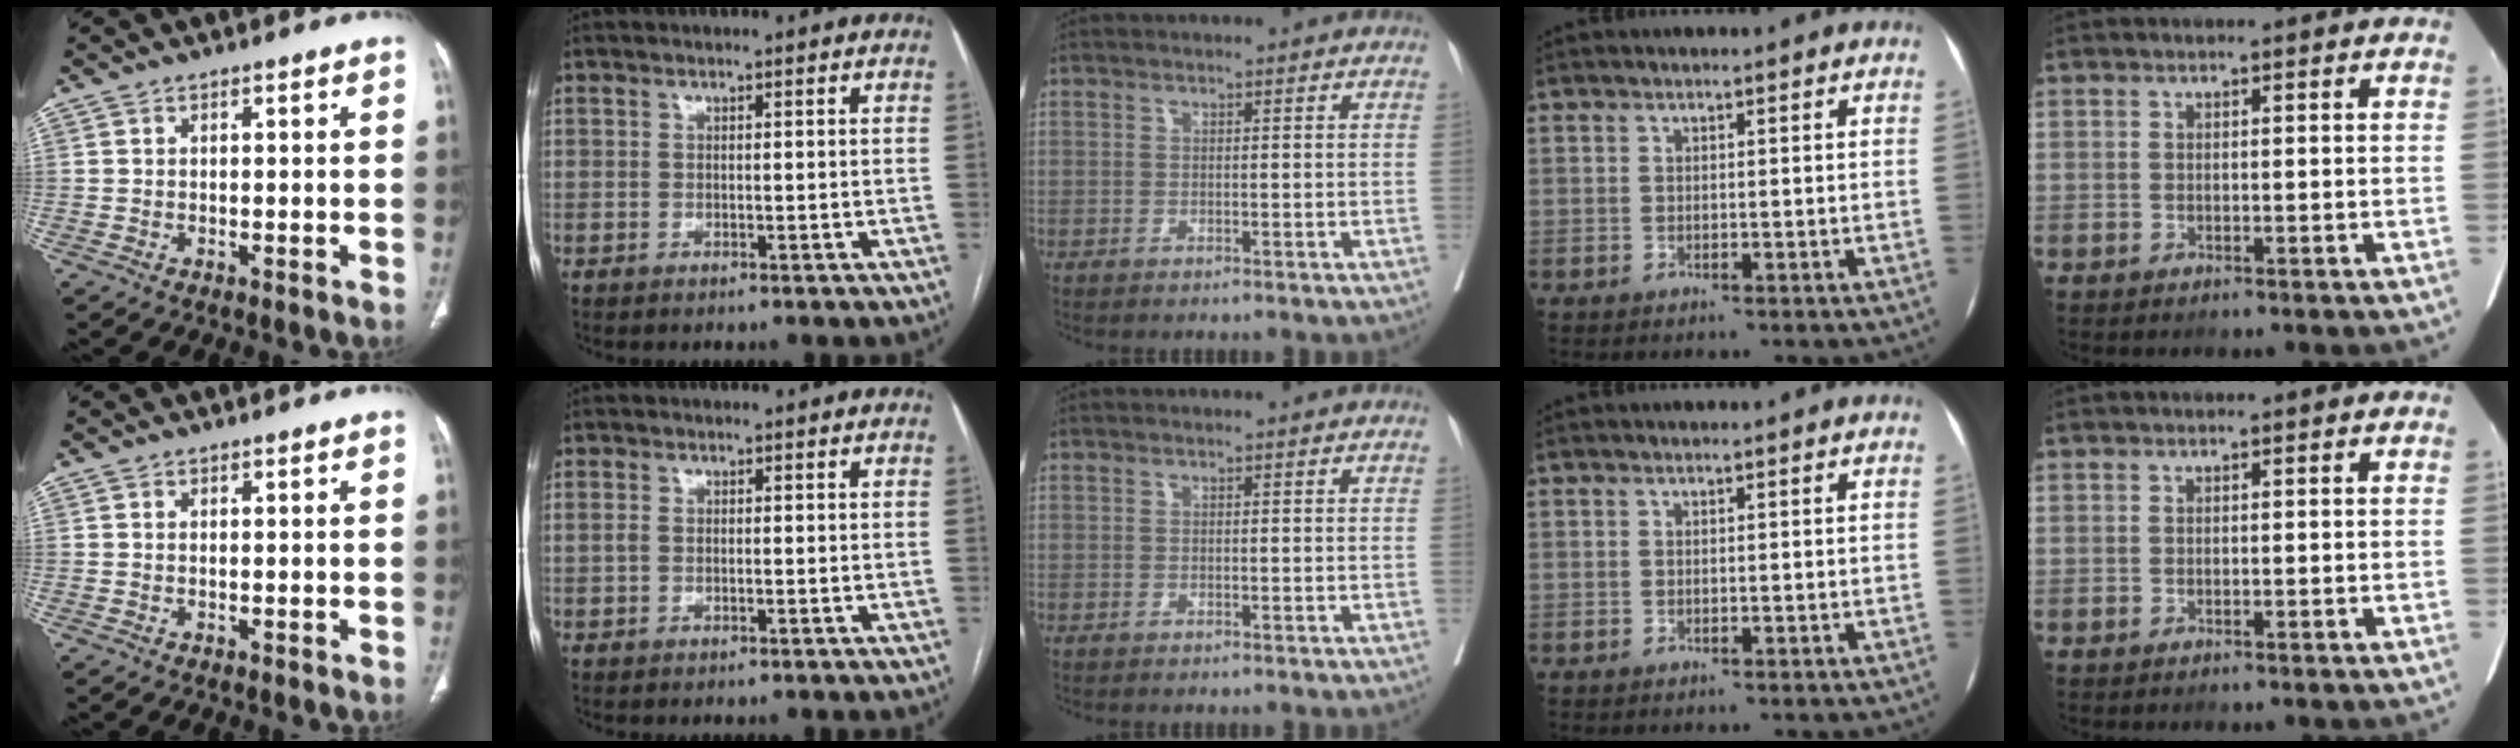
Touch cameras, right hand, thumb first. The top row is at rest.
{"index": {"total": 1.0, "force": [0.0, 0.7, 0.7], "torque": [-0.021, 0.006, 0.002]}}